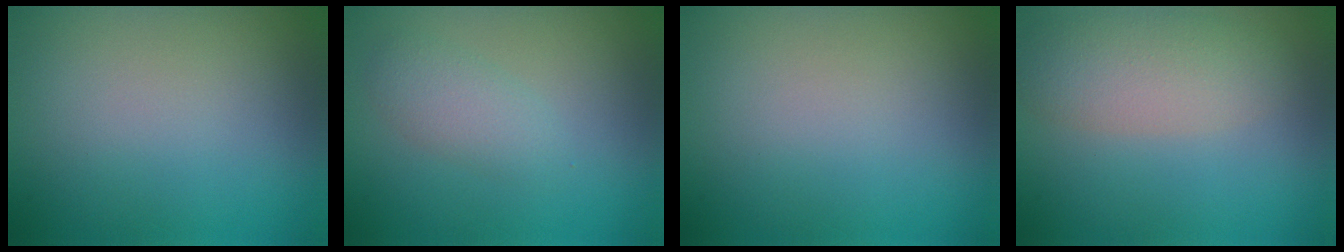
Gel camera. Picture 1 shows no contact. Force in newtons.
{"total": 2.4, "press": 2.4, "slide": 0.2}
{"total": 0.0}
{"total": 4.1, "press": 4.1, "slide": 0.2}